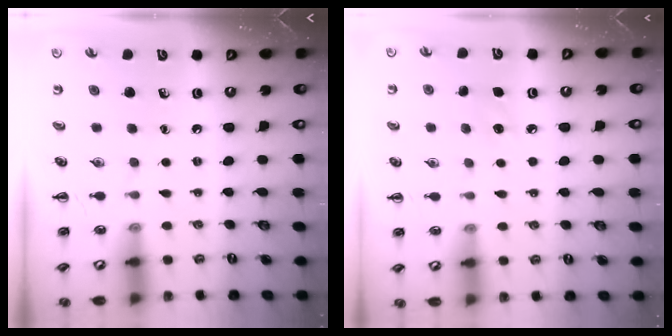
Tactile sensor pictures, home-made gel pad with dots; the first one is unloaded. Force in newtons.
{"total": 4.3, "press": 4.2, "slide": 1.1}